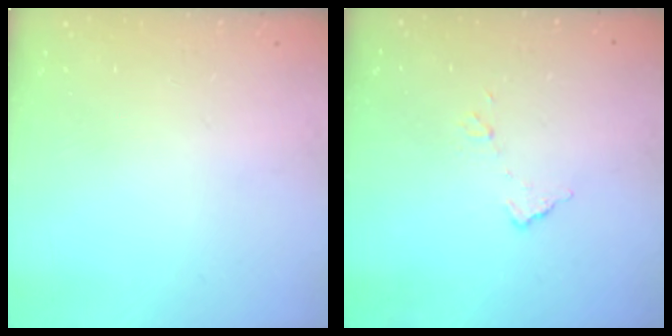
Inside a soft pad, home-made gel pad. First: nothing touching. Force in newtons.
{"total": 5.8, "press": 5.8, "slide": 0.3}